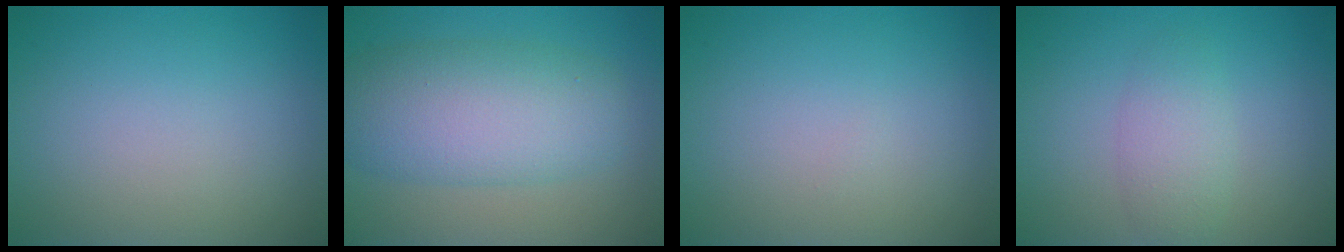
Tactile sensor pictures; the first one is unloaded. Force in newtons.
{"total": 7.5, "press": 7.5, "slide": 0.1}
{"total": 0.0}
{"total": 2.5, "press": 2.5, "slide": 0.2}